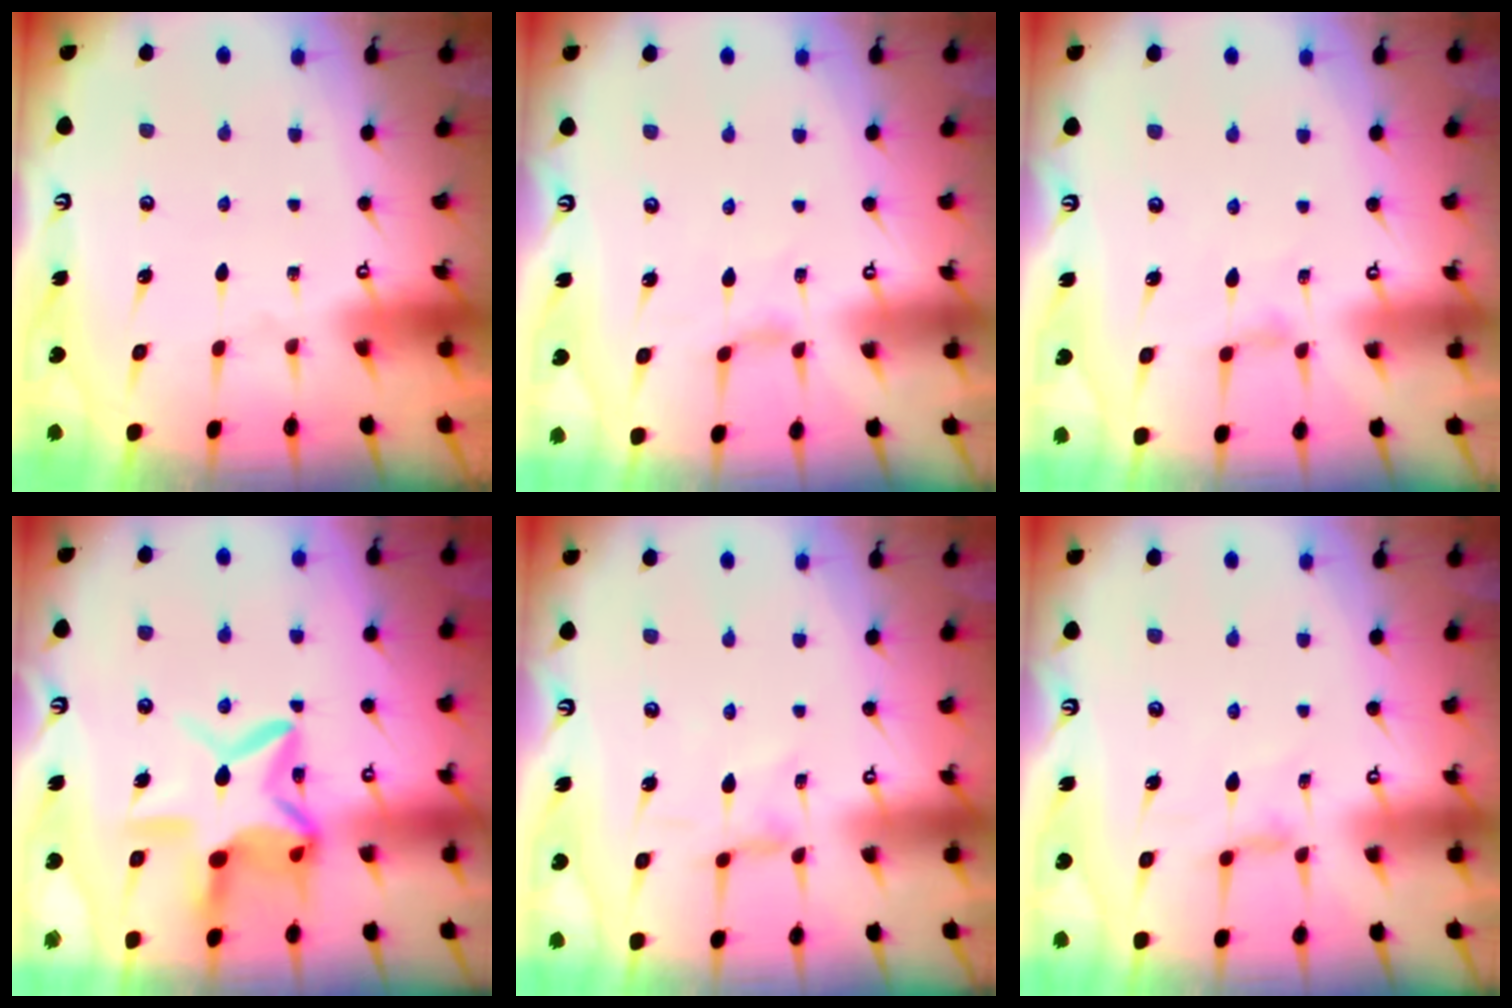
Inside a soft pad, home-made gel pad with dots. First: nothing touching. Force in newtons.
{"total": 2.0, "press": 2.0, "slide": 0.2}
{"total": 1.4, "press": 1.3, "slide": 0.3}
{"total": 14.2, "press": 14.0, "slide": 2.0}
{"total": 0.7, "press": 0.6, "slide": 0.2}
{"total": 2.8, "press": 2.8, "slide": 0.3}